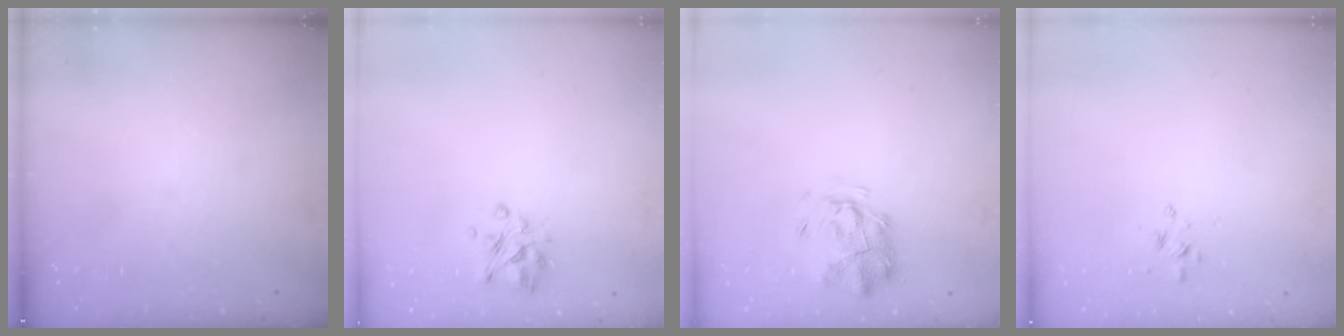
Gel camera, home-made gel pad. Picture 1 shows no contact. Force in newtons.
{"total": 5.0, "press": 4.6, "slide": 1.8}
{"total": 2.6, "press": 2.4, "slide": 0.8}
{"total": 2.0, "press": 1.9, "slide": 0.7}